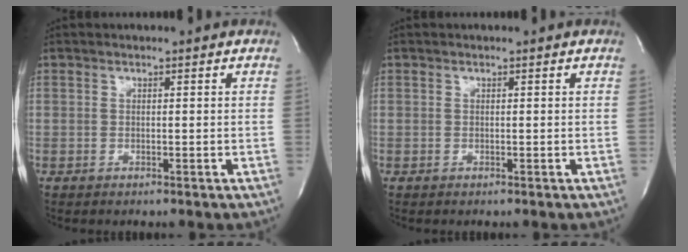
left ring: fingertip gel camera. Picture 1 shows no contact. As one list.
[{"total": 0.0}]